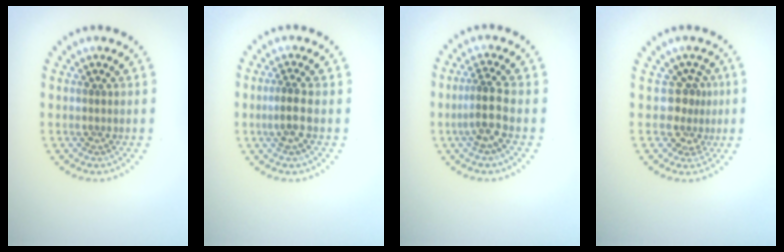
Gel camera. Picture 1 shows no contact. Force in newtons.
{"total": 1.8, "press": 1.6, "slide": 0.9}
{"total": 2.7, "press": 2.1, "slide": 1.7}
{"total": 2.8, "press": 2.0, "slide": 2.0}